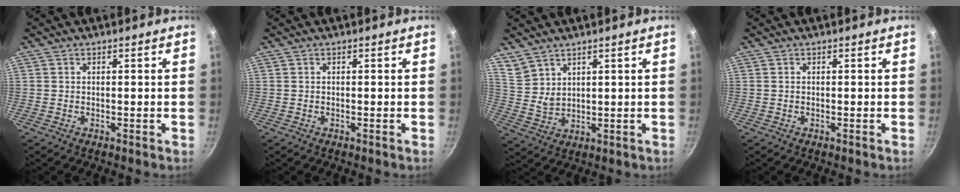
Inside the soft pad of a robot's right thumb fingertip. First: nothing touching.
{"total": 0.0}
{"total": 5.2, "force": [4.3, 2.5, 1.7], "torque": [-0.023, -0.022, 0.098]}
{"total": 0.0}